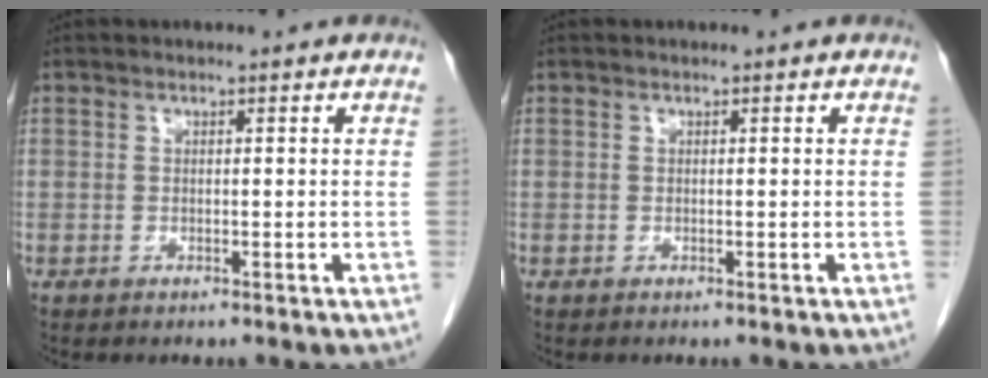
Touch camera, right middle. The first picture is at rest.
{"total": 0.0}